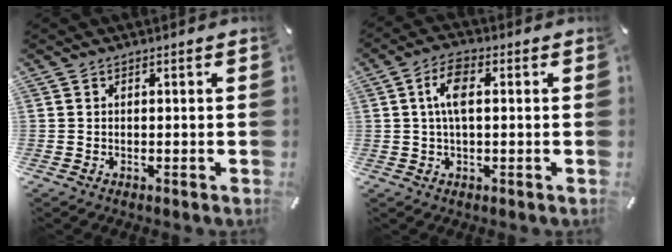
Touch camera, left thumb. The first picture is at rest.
{"total": 6.9, "force": [1.1, 3.2, 6.0], "torque": [-0.116, 0.008, 0.015]}